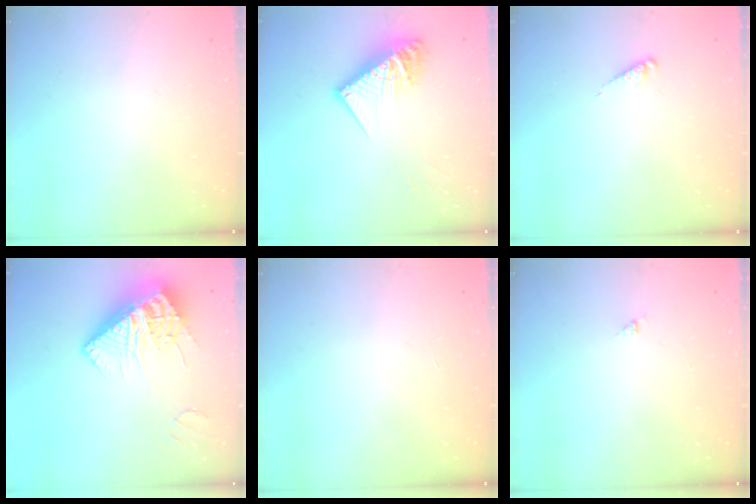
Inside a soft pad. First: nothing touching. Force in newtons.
{"total": 13.1, "press": 13.0, "slide": 0.9}
{"total": 2.1, "press": 2.1, "slide": 0.4}
{"total": 14.4, "press": 14.3, "slide": 1.6}
{"total": 0.0}
{"total": 1.0, "press": 1.0, "slide": 0.2}